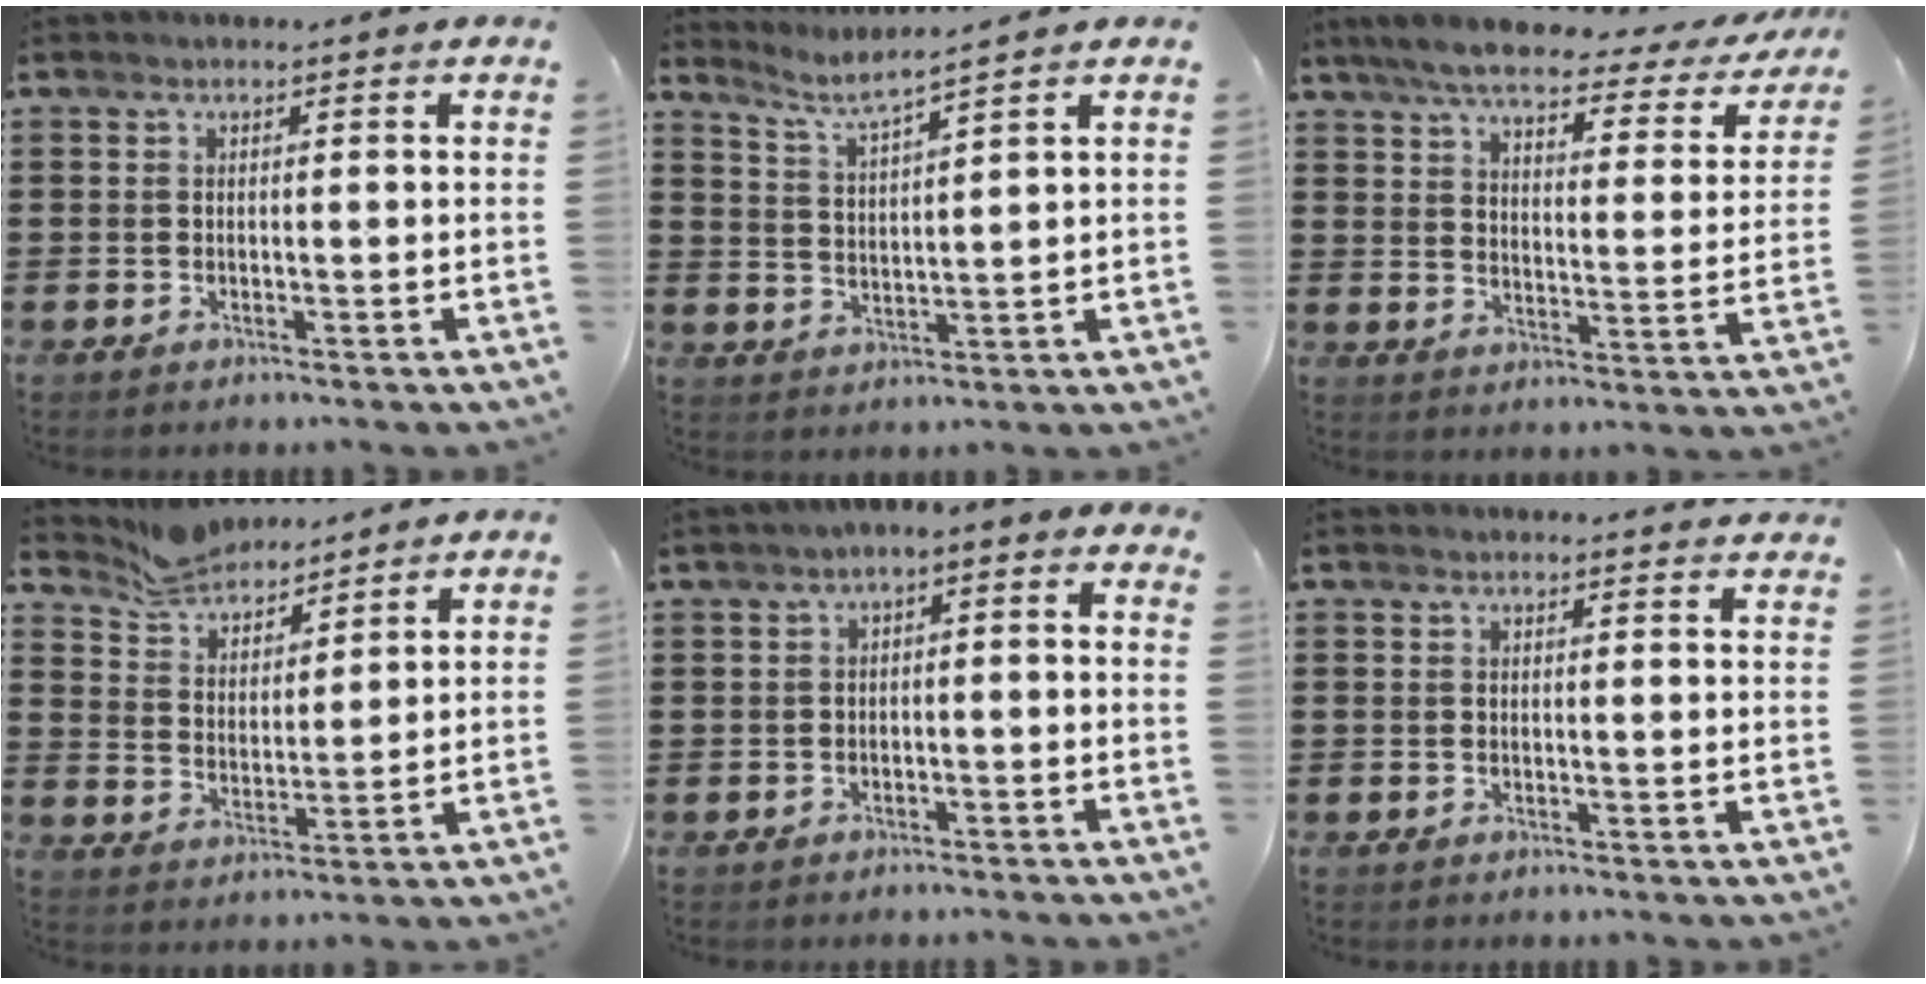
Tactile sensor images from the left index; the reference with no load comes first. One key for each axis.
{"total": 3.9, "fx": 3.4, "fy": -0.5, "fz": 1.8, "tx": -0.049, "ty": -0.020, "tz": 0.056}
{"total": 6.3, "fx": 5.4, "fy": 1.2, "fz": 3.1, "tx": -0.086, "ty": -0.026, "tz": 0.090}
{"total": 6.3, "fx": 6.0, "fy": 1.6, "fz": 0.7, "tx": -0.040, "ty": -0.019, "tz": 0.114}
{"total": 2.6, "fx": -2.4, "fy": 0.6, "fz": 0.9, "tx": -0.028, "ty": 0.002, "tz": -0.055}
{"total": 1.6, "fx": 1.6, "fy": -0.1, "fz": 0.3, "tx": -0.001, "ty": -0.004, "tz": 0.029}